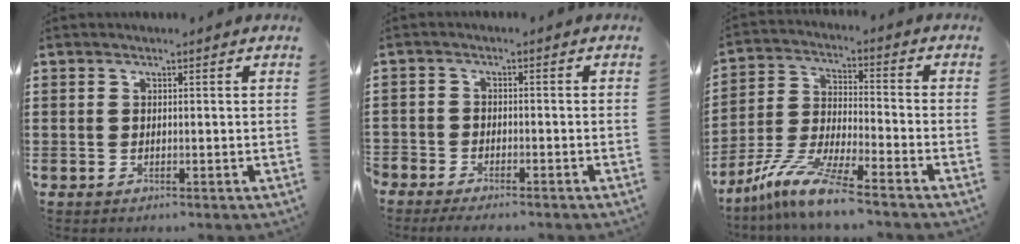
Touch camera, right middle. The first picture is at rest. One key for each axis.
{"total": 2.4, "fx": -2.4, "fy": 0.5, "fz": 0.2, "tx": -0.015, "ty": 0.000, "tz": -0.053}
{"total": 10.0, "fx": -8.4, "fy": 0.1, "fz": 5.4, "tx": -0.125, "ty": -0.006, "tz": -0.171}